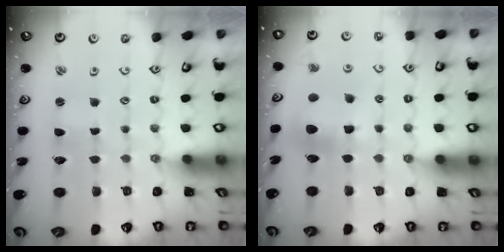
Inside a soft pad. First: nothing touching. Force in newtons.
{"total": 9.1, "press": 9.0, "slide": 1.3}